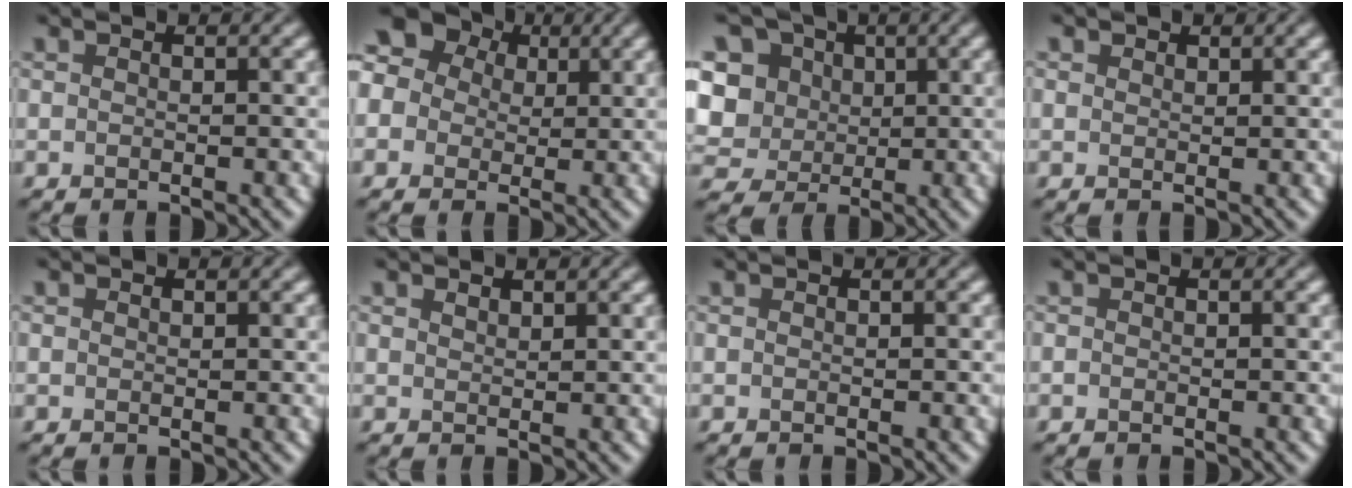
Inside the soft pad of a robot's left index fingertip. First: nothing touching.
{"total": 9.2, "force": [3.0, 7.3, 4.6], "torque": [-0.094, 0.037, 0.024]}
{"total": 13.5, "force": [4.0, 11.3, 6.3], "torque": [-0.164, 0.040, 0.057]}
{"total": 0.8, "force": [0.6, 0.5, 0.2], "torque": [-0.007, 0.001, 0.011]}
{"total": 0.0}
{"total": 0.9, "force": [0.8, 0.3, 0.3], "torque": [-0.011, 0.001, 0.018]}
{"total": 0.0}
{"total": 0.0}